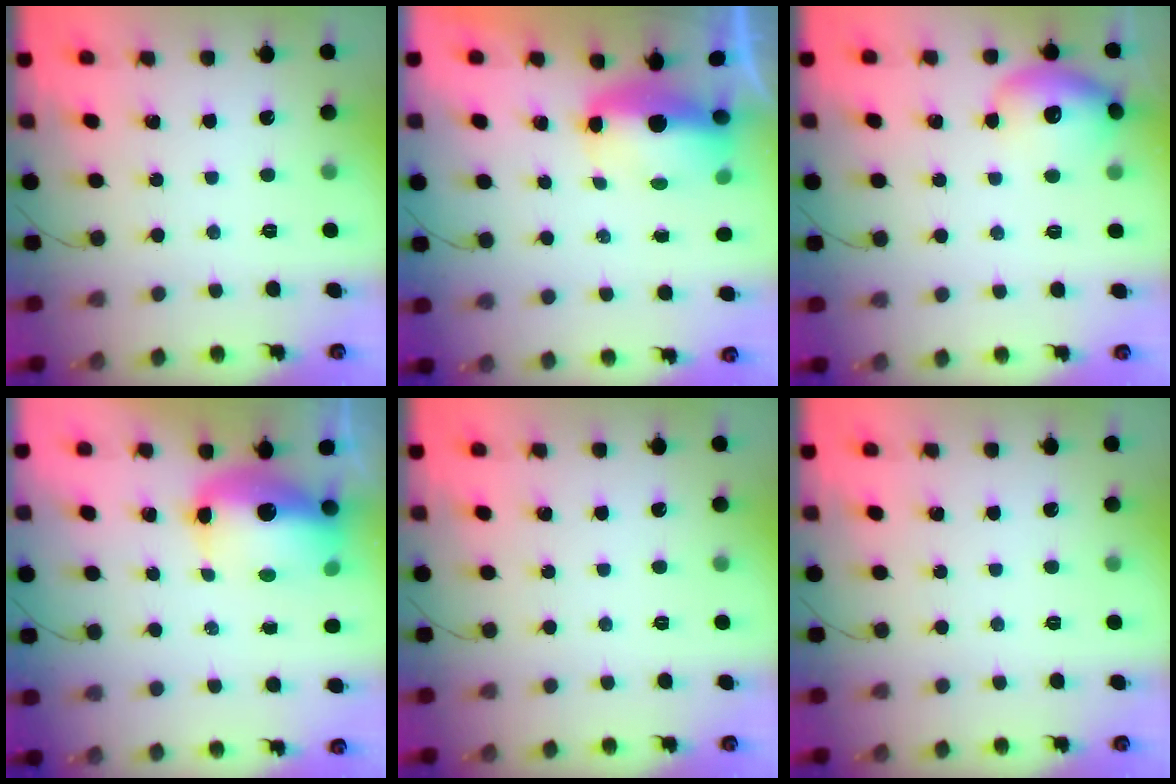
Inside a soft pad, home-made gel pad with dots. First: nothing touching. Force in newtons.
{"total": 6.4, "press": 6.4, "slide": 0.6}
{"total": 12.7, "press": 12.6, "slide": 1.7}
{"total": 13.8, "press": 13.4, "slide": 3.2}
{"total": 0.0}
{"total": 0.0}